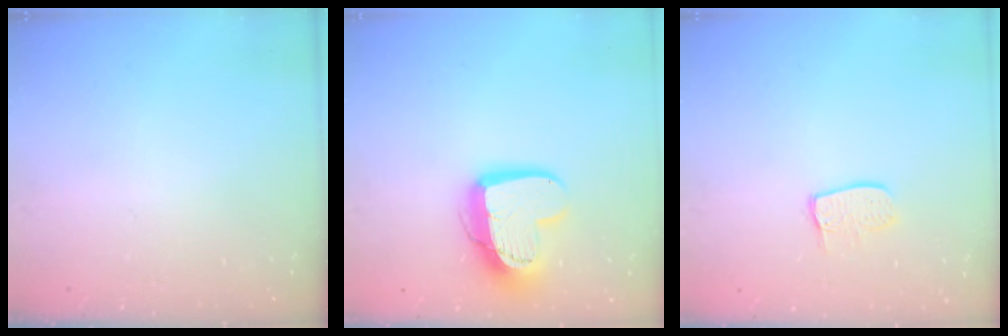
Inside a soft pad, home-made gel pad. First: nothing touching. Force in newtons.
{"total": 14.6, "press": 14.6, "slide": 1.1}
{"total": 7.5, "press": 7.5, "slide": 0.6}